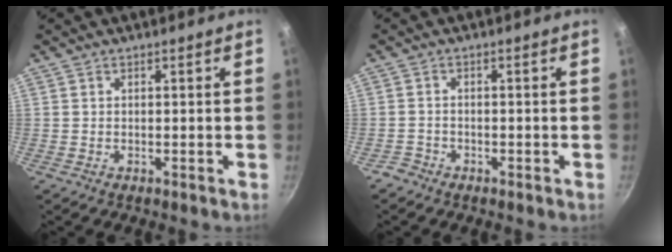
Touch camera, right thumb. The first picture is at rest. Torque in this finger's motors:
{"motor_torque": [2.30, -1.18, -0.87, -0.72, -0.01]}